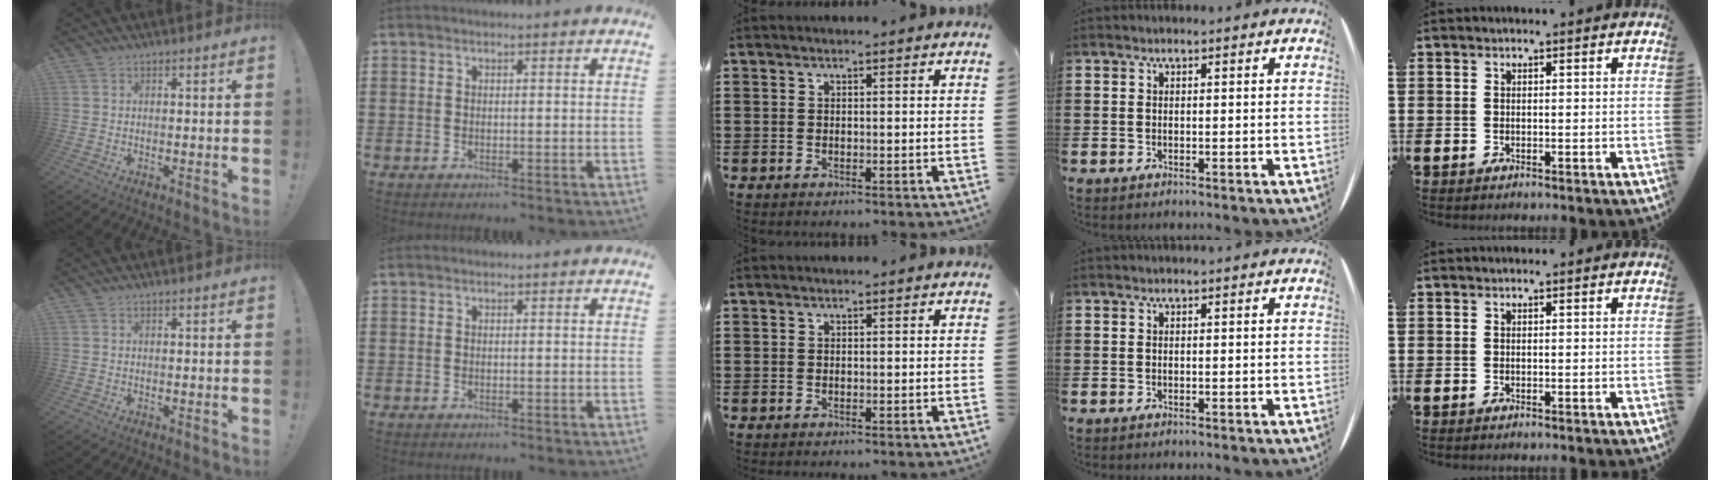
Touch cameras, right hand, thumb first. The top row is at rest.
{}